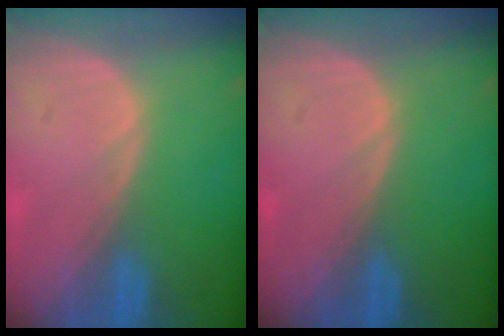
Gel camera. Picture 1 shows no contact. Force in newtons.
{"total": 0.0}